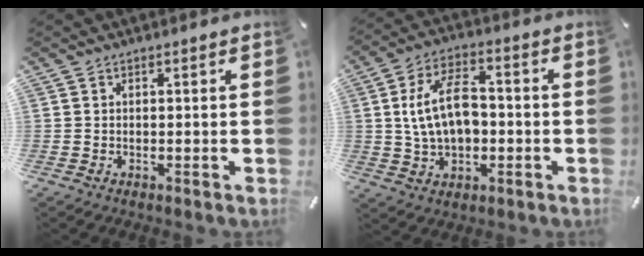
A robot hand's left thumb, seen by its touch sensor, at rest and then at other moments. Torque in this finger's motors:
{"motor_torque": [0.33, 1.85, 1.09, -0.70, 0.42]}